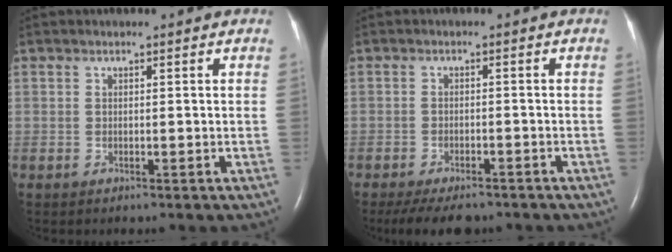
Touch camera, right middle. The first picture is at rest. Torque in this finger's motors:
{"motor_torque": [0.22, -0.17, 0.07, 0.04]}